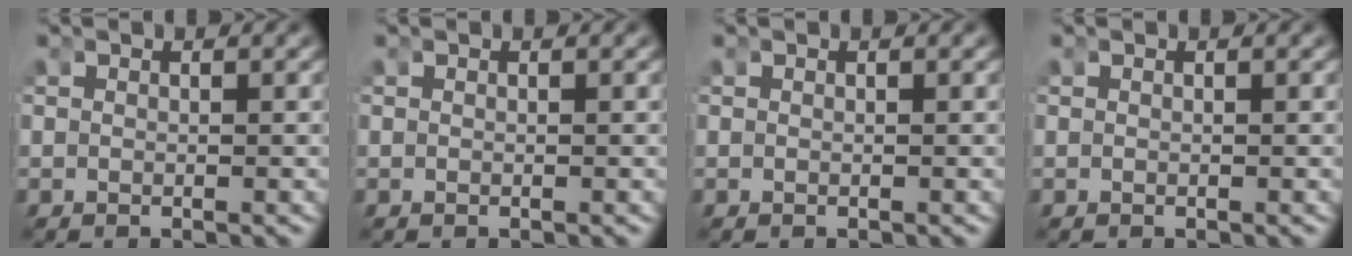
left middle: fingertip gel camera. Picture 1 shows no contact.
{"total": 0.0}
{"total": 0.0}
{"total": 0.0}